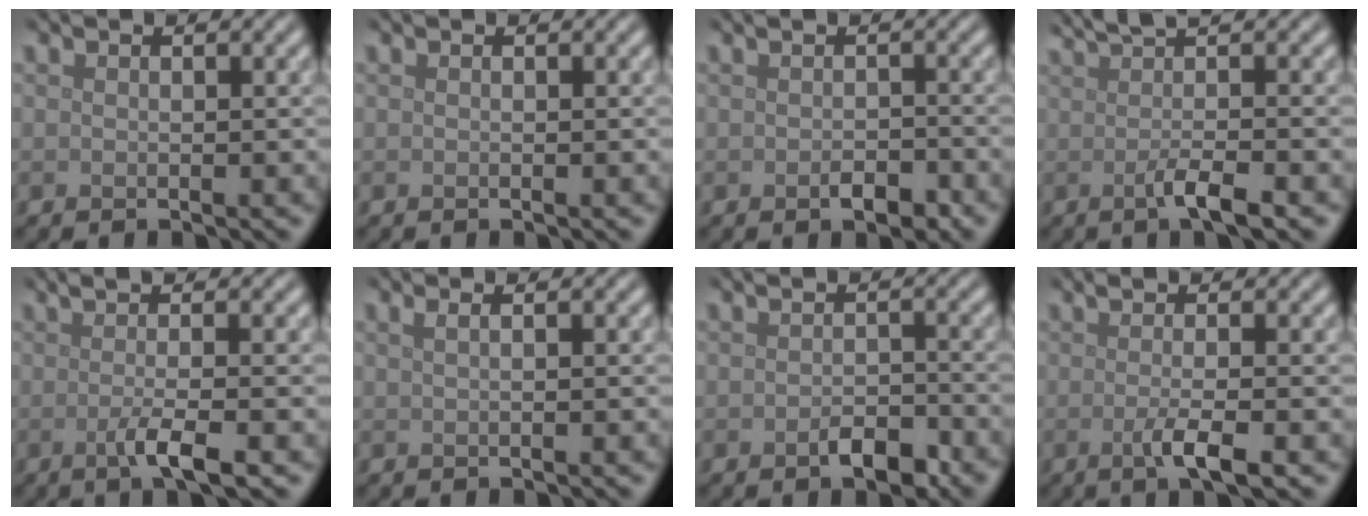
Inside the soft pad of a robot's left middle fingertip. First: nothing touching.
{"total": 0.0}
{"total": 1.7, "force": [-0.7, 0.9, 1.3], "torque": [-0.023, -0.002, -0.012]}
{"total": 4.7, "force": [0.2, 1.1, 4.5], "torque": [-0.063, 0.006, 0.005]}
{"total": 4.2, "force": [-0.3, 1.1, 4.0], "torque": [-0.056, -0.002, -0.011]}
{"total": 2.1, "force": [1.0, 1.1, 1.5], "torque": [-0.007, 0.004, -0.005]}
{"total": 2.4, "force": [-1.2, 1.1, 1.7], "torque": [-0.030, -0.001, -0.019]}
{"total": 3.6, "force": [-0.4, 0.9, 3.4], "torque": [-0.049, -0.005, -0.012]}